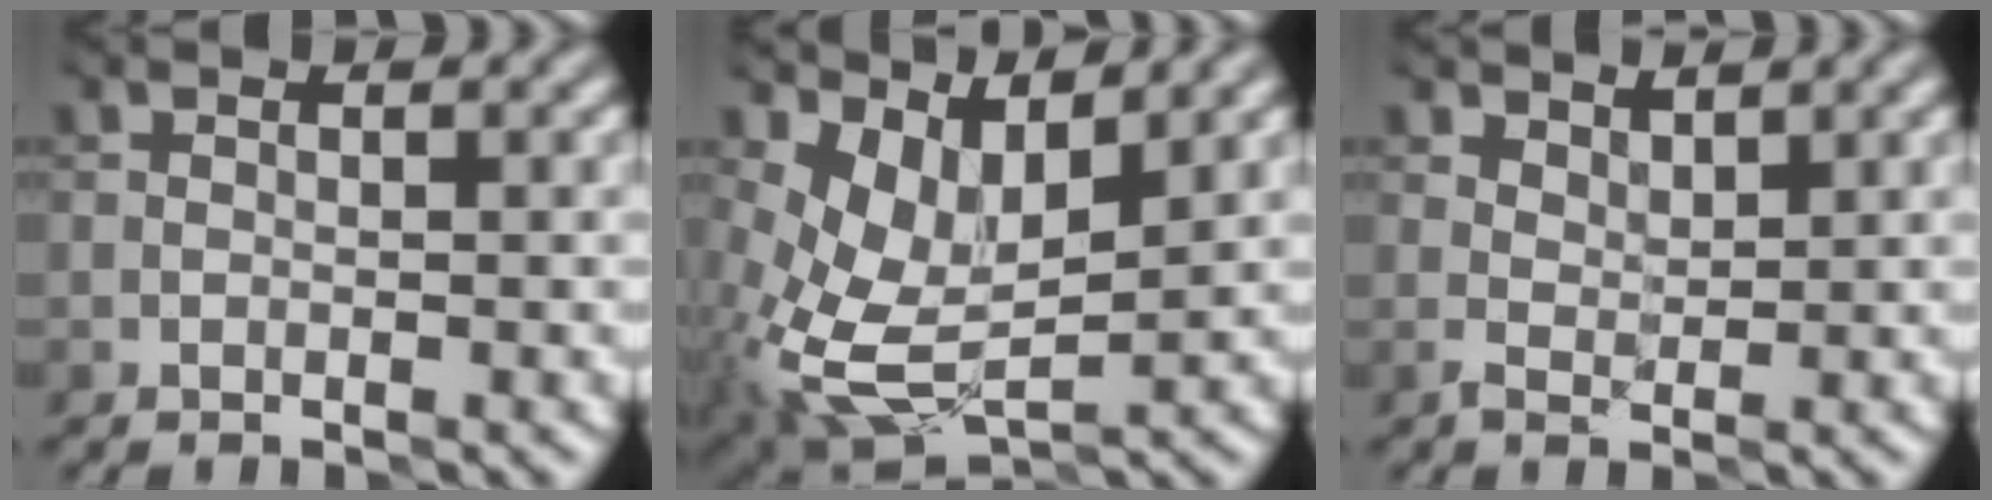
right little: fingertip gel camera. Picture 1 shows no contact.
{"total": 7.1, "force": [1.4, 4.2, 5.6], "torque": [-0.130, -0.014, 0.034]}
{"total": 1.7, "force": [1.3, 0.7, 0.7], "torque": [-0.016, 0.001, 0.027]}